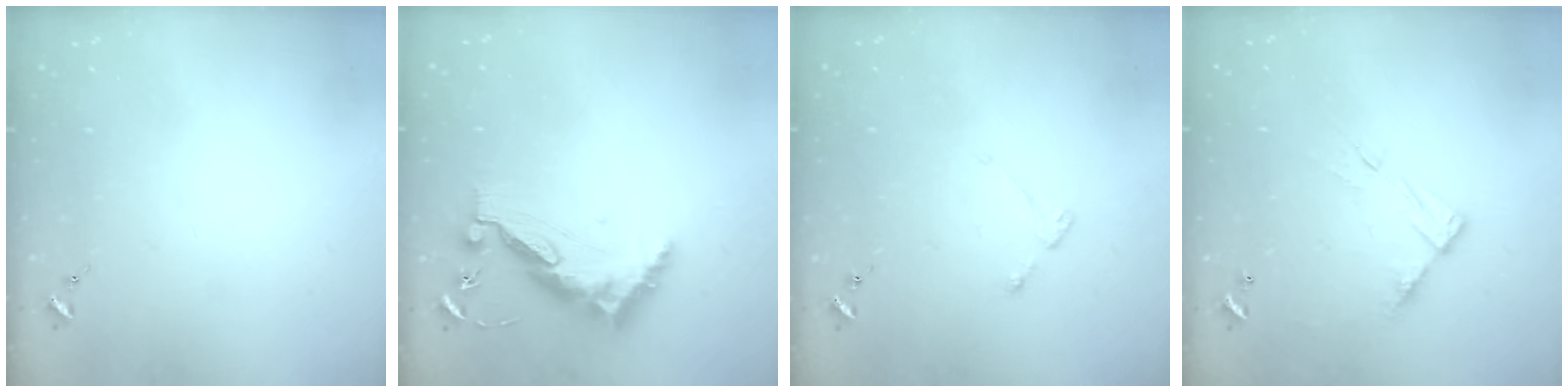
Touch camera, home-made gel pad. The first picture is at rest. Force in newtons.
{"total": 10.3, "press": 10.2, "slide": 1.0}
{"total": 2.6, "press": 2.6, "slide": 0.5}
{"total": 10.0, "press": 10.0, "slide": 0.5}